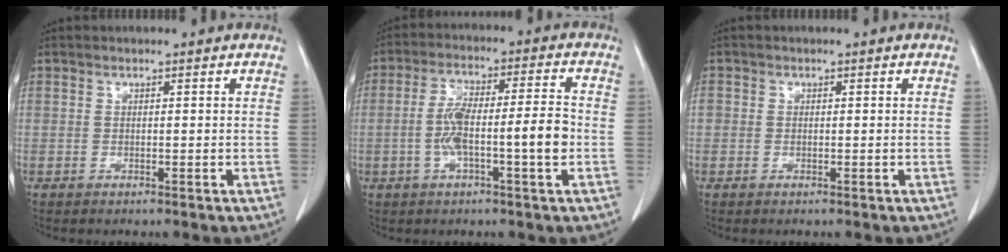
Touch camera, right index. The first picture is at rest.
{"total": 8.8, "force": [-1.7, 0.8, 8.6], "torque": [-0.164, 0.017, -0.030]}
{"total": 1.2, "force": [0.0, 1.1, 0.3], "torque": [-0.002, 0.007, 0.000]}